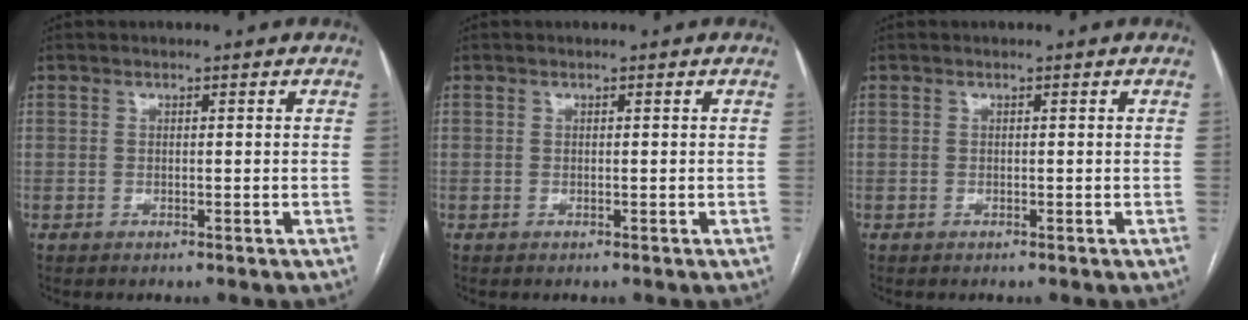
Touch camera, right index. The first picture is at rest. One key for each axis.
{"total": 0.0}
{"total": 0.0}